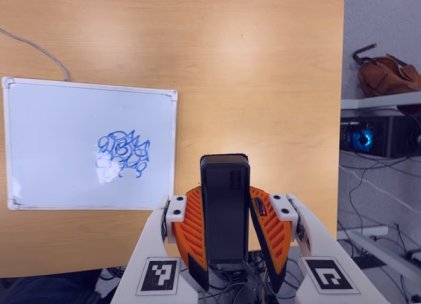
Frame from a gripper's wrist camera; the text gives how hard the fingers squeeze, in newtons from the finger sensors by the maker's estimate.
{"total": 5.1, "left": 4.9, "right": 5.3}